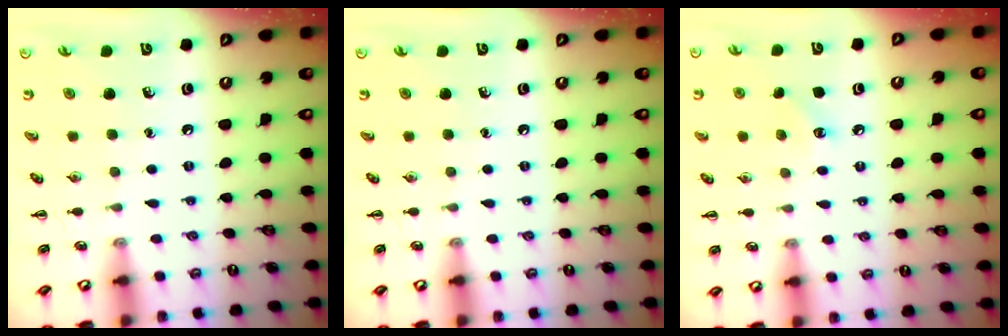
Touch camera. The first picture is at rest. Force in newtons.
{"total": 0.0}
{"total": 6.0, "press": 5.8, "slide": 1.8}